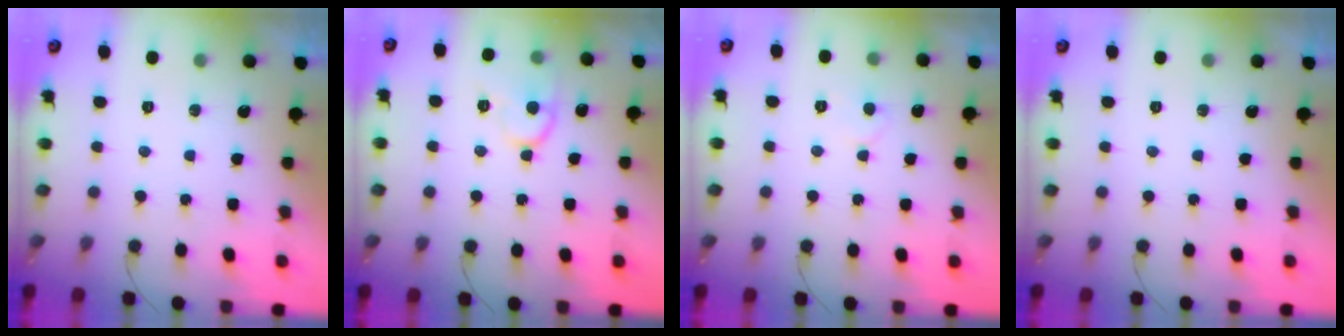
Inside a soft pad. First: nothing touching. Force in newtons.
{"total": 11.5, "press": 11.4, "slide": 1.0}
{"total": 4.5, "press": 4.4, "slide": 0.4}
{"total": 0.0}